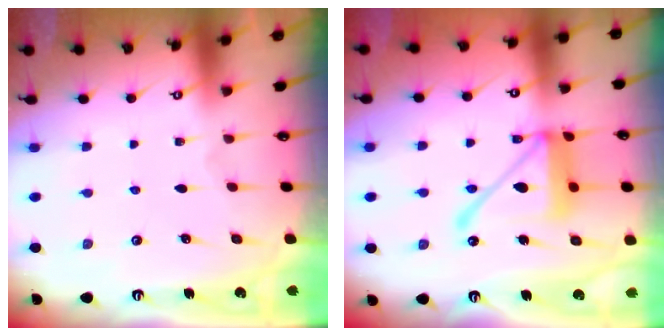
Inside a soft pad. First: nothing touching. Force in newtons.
{"total": 15.2, "press": 15.1, "slide": 1.5}